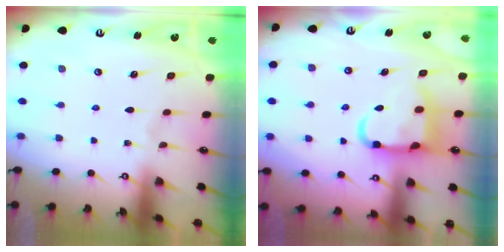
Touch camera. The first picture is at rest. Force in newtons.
{"total": 12.0, "press": 11.9, "slide": 1.6}